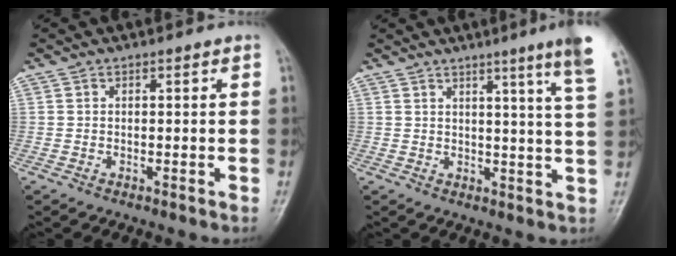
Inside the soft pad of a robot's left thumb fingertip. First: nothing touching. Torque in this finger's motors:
{"motor_torque": [3.28, 1.73, 1.27, -1.50, -0.01]}